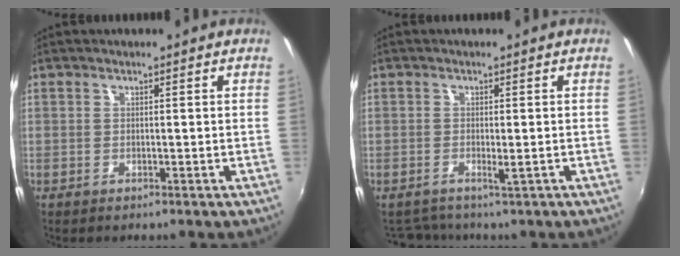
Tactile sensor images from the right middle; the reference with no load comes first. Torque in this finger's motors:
{"motor_torque": [-0.31, -0.32, 0.02, -0.02]}